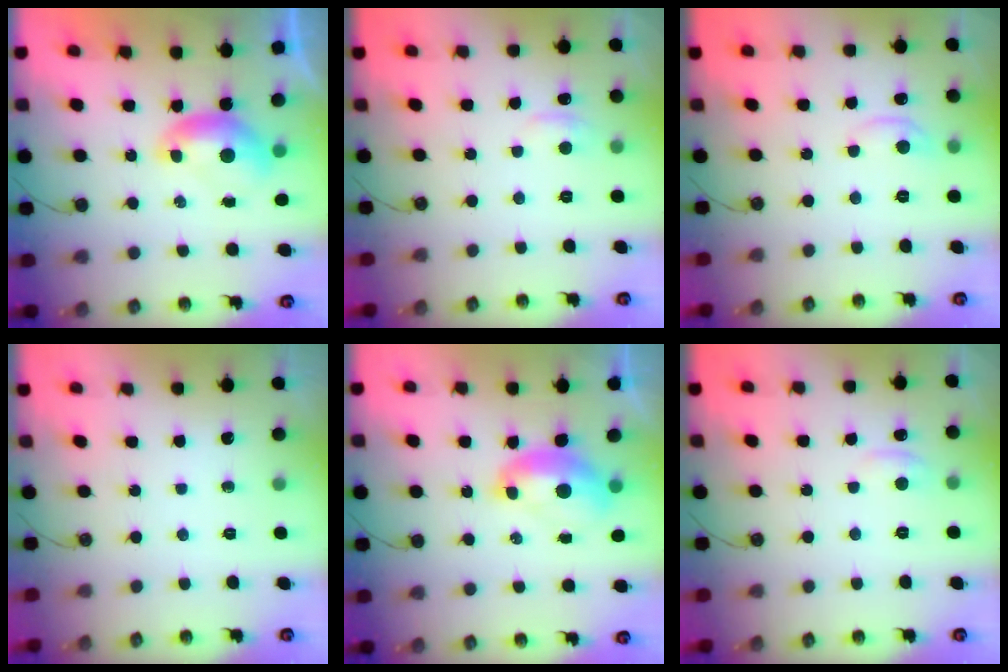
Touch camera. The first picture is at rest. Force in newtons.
{"total": 2.1, "press": 2.0, "slide": 0.6}
{"total": 0.6, "press": 0.2, "slide": 0.6}
{"total": 0.0}
{"total": 2.1, "press": 2.0, "slide": 0.7}
{"total": 1.6, "press": 1.5, "slide": 0.5}